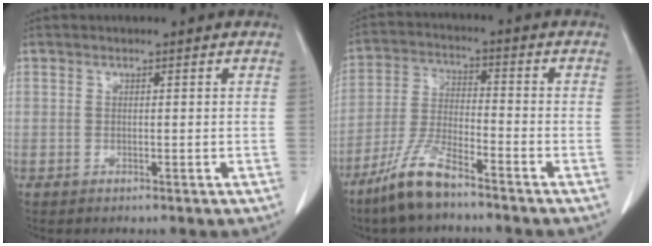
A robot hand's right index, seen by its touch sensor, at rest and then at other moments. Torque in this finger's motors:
{"motor_torque": [0.39, -0.34, 0.17, 0.10]}